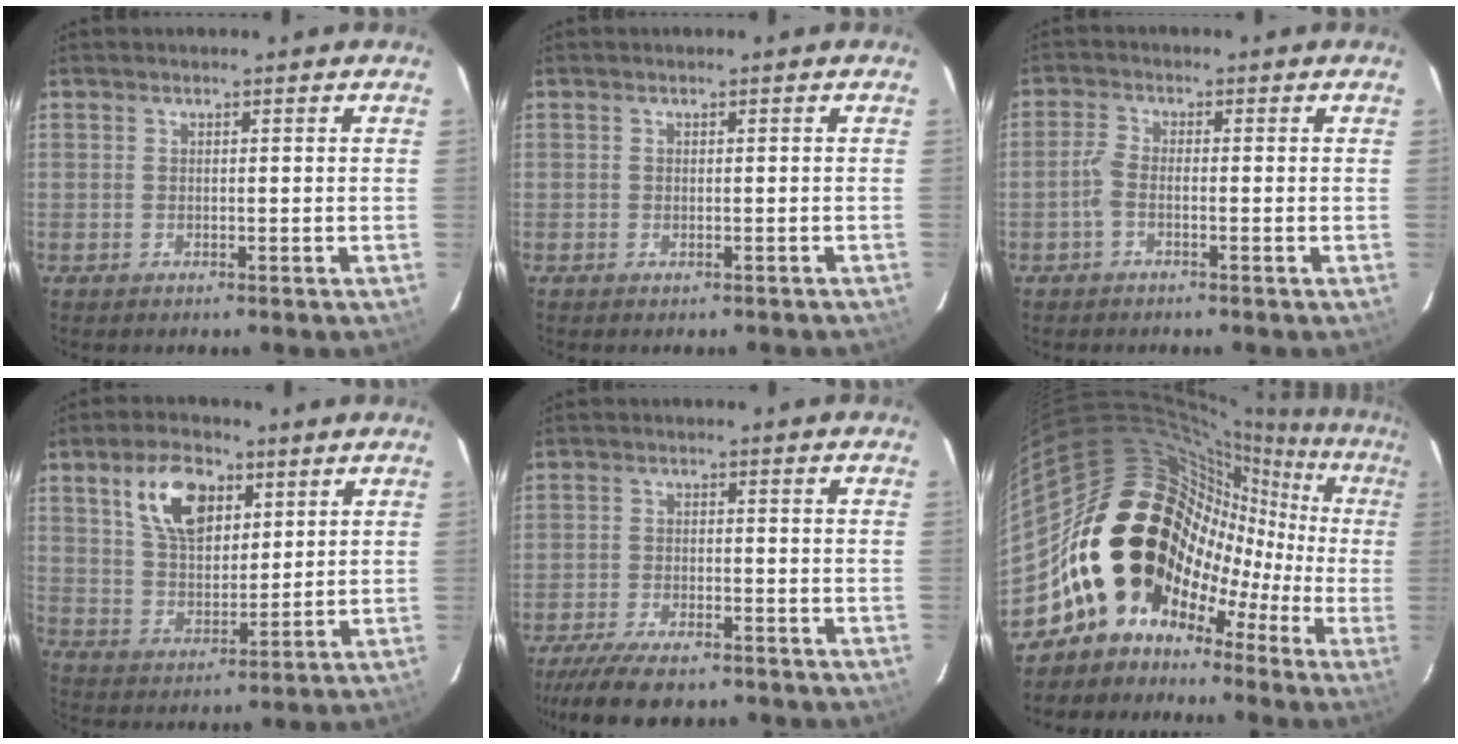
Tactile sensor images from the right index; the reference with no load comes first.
{"total": 1.0, "force": [-0.7, 0.6, 0.3], "torque": [-0.007, 0.000, -0.008]}
{"total": 2.5, "force": [-1.3, 1.0, 1.9], "torque": [-0.053, 0.008, -0.029]}
{"total": 11.9, "force": [5.5, 6.6, 8.2], "torque": [-0.148, 0.018, 0.106]}
{"total": 11.6, "force": [-9.6, 3.2, 5.6], "torque": [-0.130, -0.025, -0.159]}
{"total": 22.4, "force": [-5.4, 17.4, 13.0], "torque": [-0.229, 0.028, -0.095]}